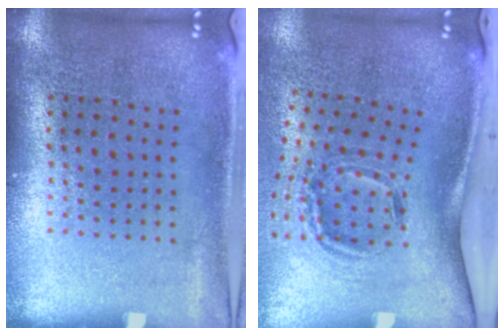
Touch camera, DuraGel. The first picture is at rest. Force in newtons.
{"total": 1.9, "press": 1.3, "slide": 1.3}